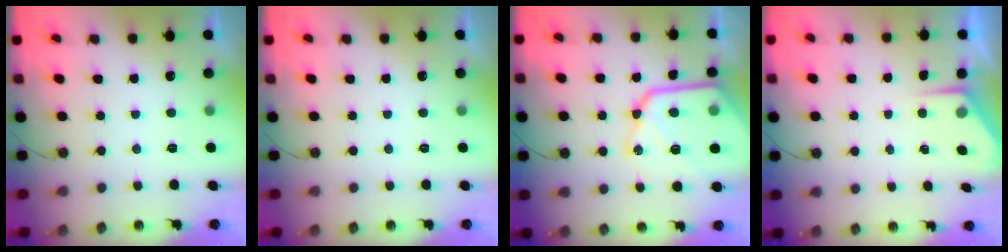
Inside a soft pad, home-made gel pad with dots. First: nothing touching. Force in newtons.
{"total": 0.0}
{"total": 21.7, "press": 21.6, "slide": 2.1}
{"total": 2.8, "press": 2.8, "slide": 0.4}